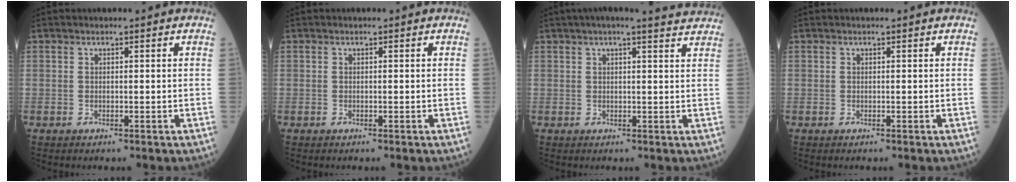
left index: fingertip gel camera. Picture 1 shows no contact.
{"total": 0.0}
{"total": 8.6, "force": [7.4, 0.3, 4.3], "torque": [-0.059, 0.025, 0.077]}
{"total": 0.0}